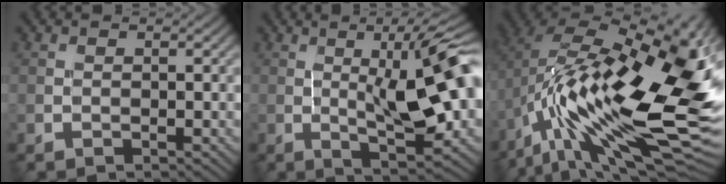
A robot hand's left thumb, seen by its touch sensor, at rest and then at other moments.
{"total": 12.8, "force": [0.4, 3.4, 12.3], "torque": [-0.161, 0.011, 0.005]}
{"total": 20.7, "force": [-3.4, 8.8, 18.4], "torque": [-0.340, -0.009, -0.061]}